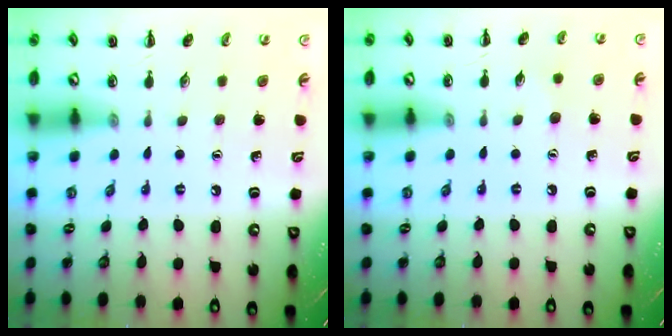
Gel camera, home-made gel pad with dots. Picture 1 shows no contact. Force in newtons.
{"total": 3.7, "press": 3.6, "slide": 0.9}